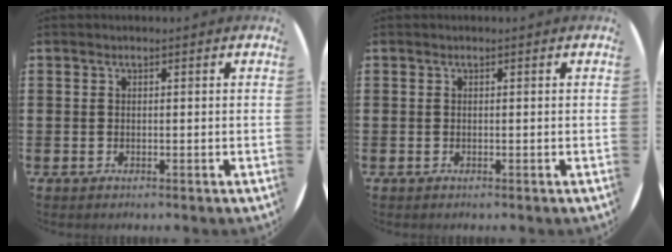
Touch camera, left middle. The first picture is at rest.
{"total": 0.0}